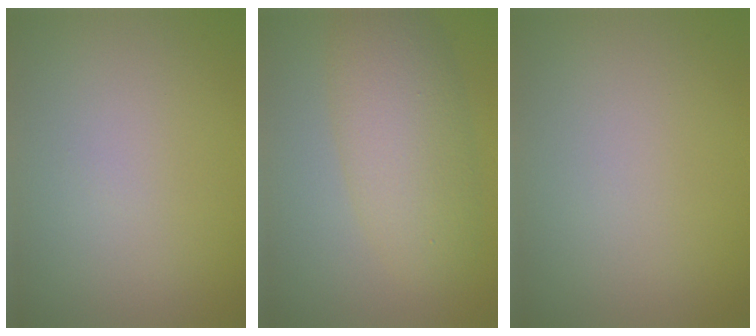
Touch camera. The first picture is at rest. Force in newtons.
{"total": 5.9, "press": 5.9, "slide": 0.1}
{"total": 0.0}